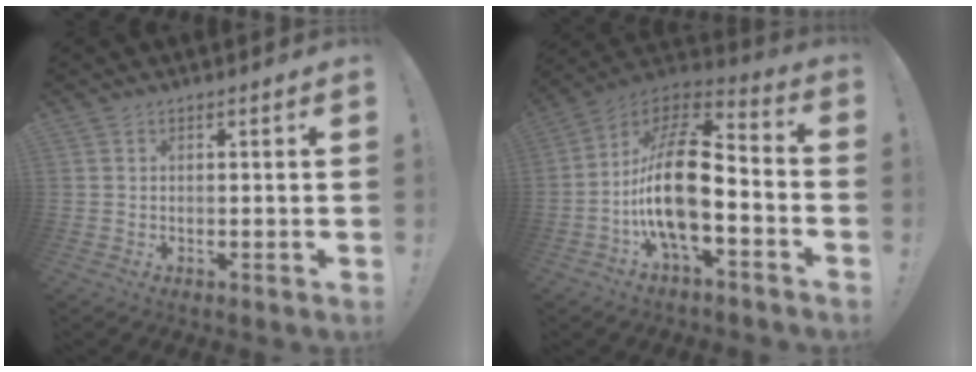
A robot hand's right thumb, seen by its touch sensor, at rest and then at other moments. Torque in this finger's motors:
{"motor_torque": [2.82, 2.19, 0.46, -0.24, 0.30]}